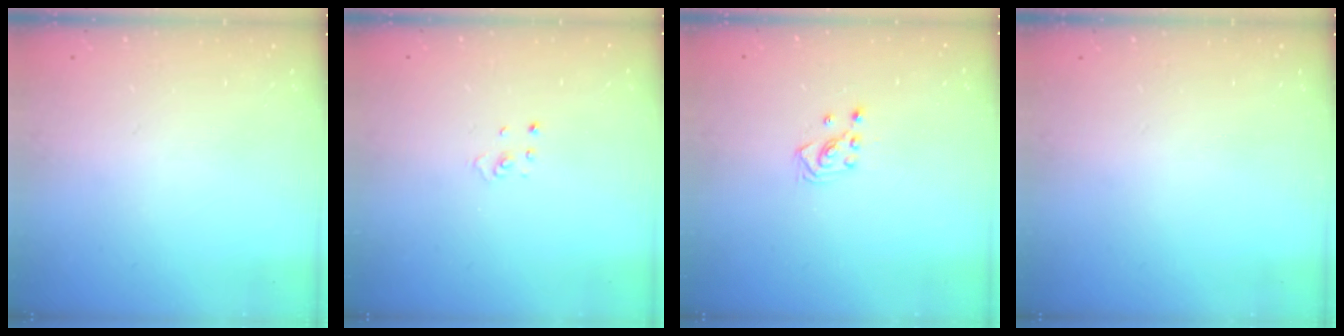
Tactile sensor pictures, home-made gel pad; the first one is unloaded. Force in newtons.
{"total": 0.9, "press": 0.9, "slide": 0.1}
{"total": 2.9, "press": 2.9, "slide": 0.4}
{"total": 0.0}